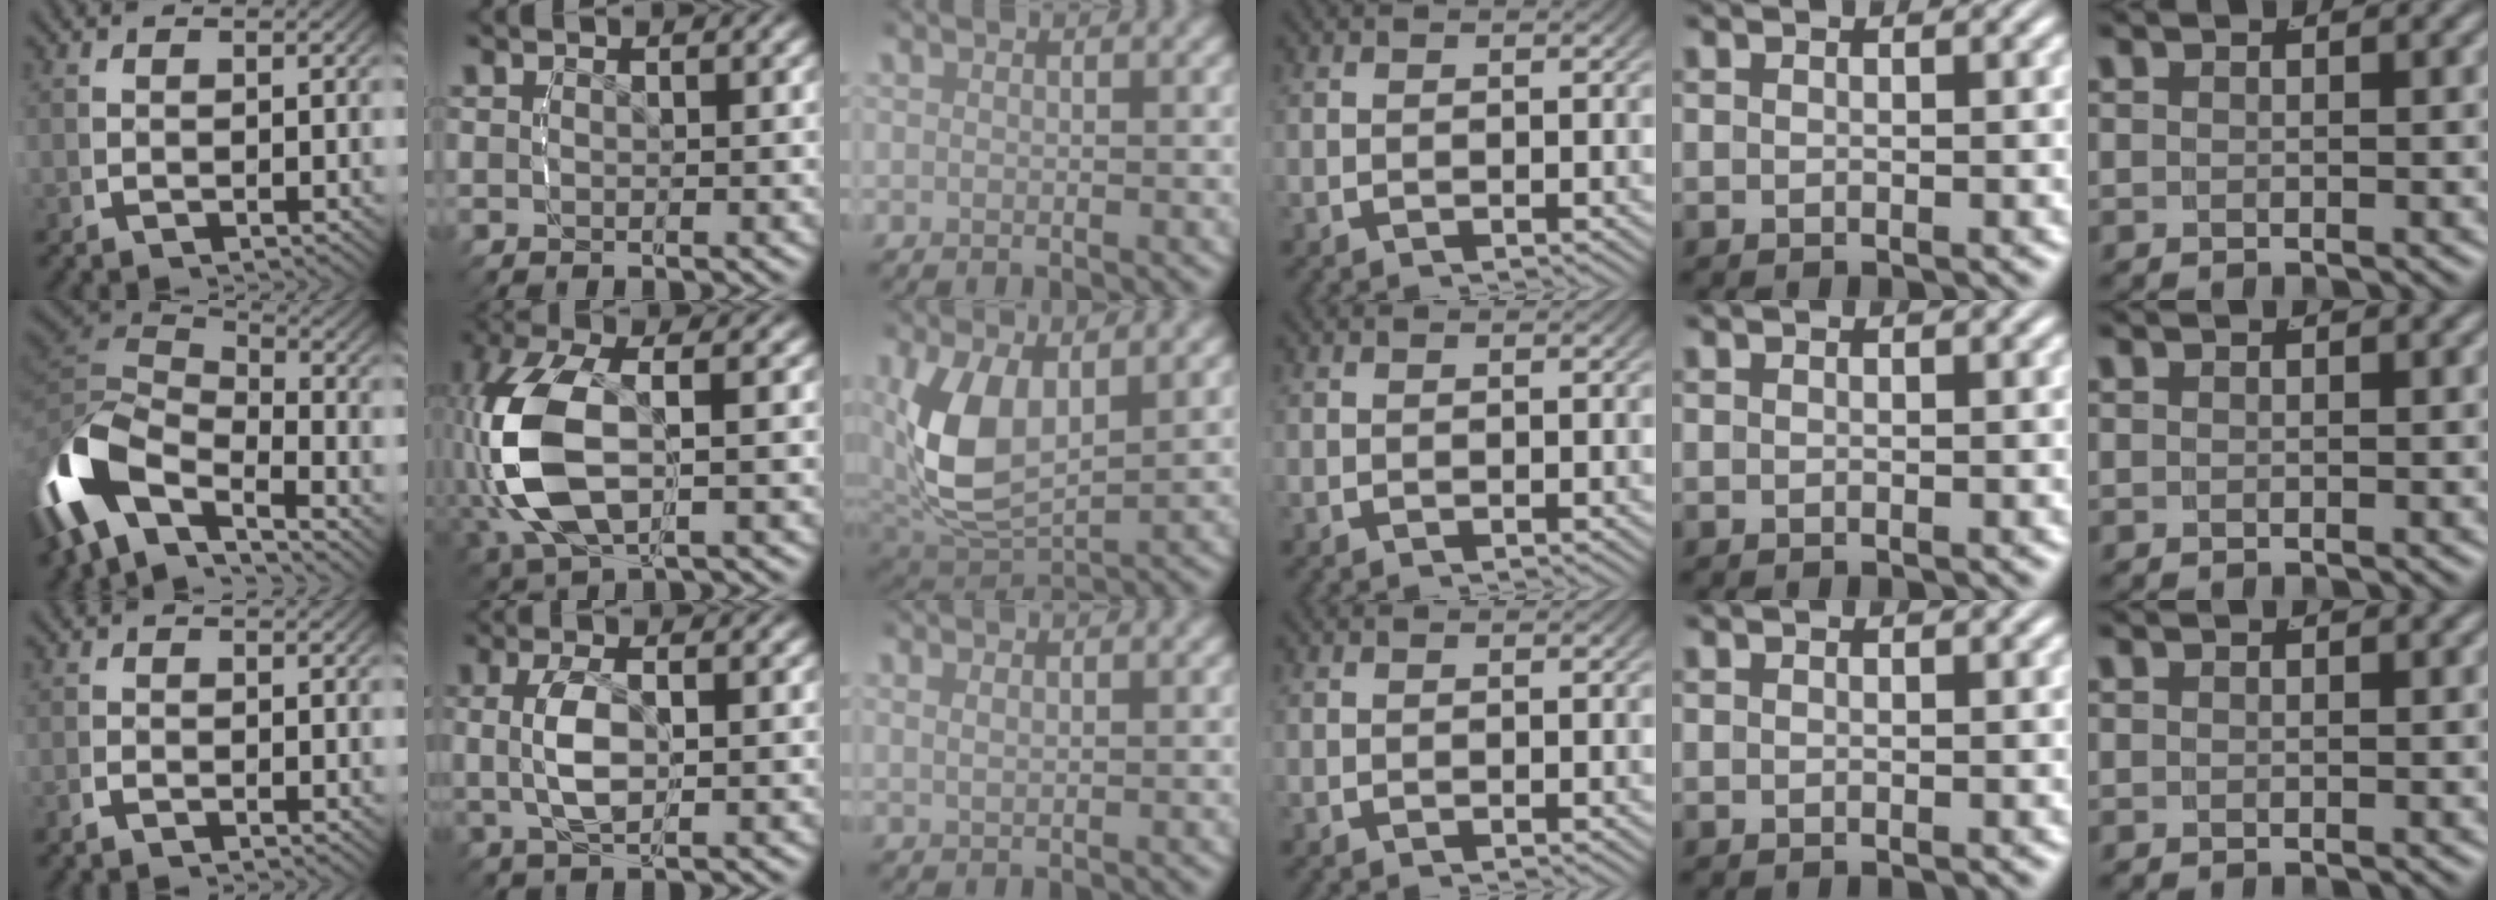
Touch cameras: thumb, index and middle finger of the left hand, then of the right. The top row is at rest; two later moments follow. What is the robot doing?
{"motion": "lift_and_place", "object": "pen"}